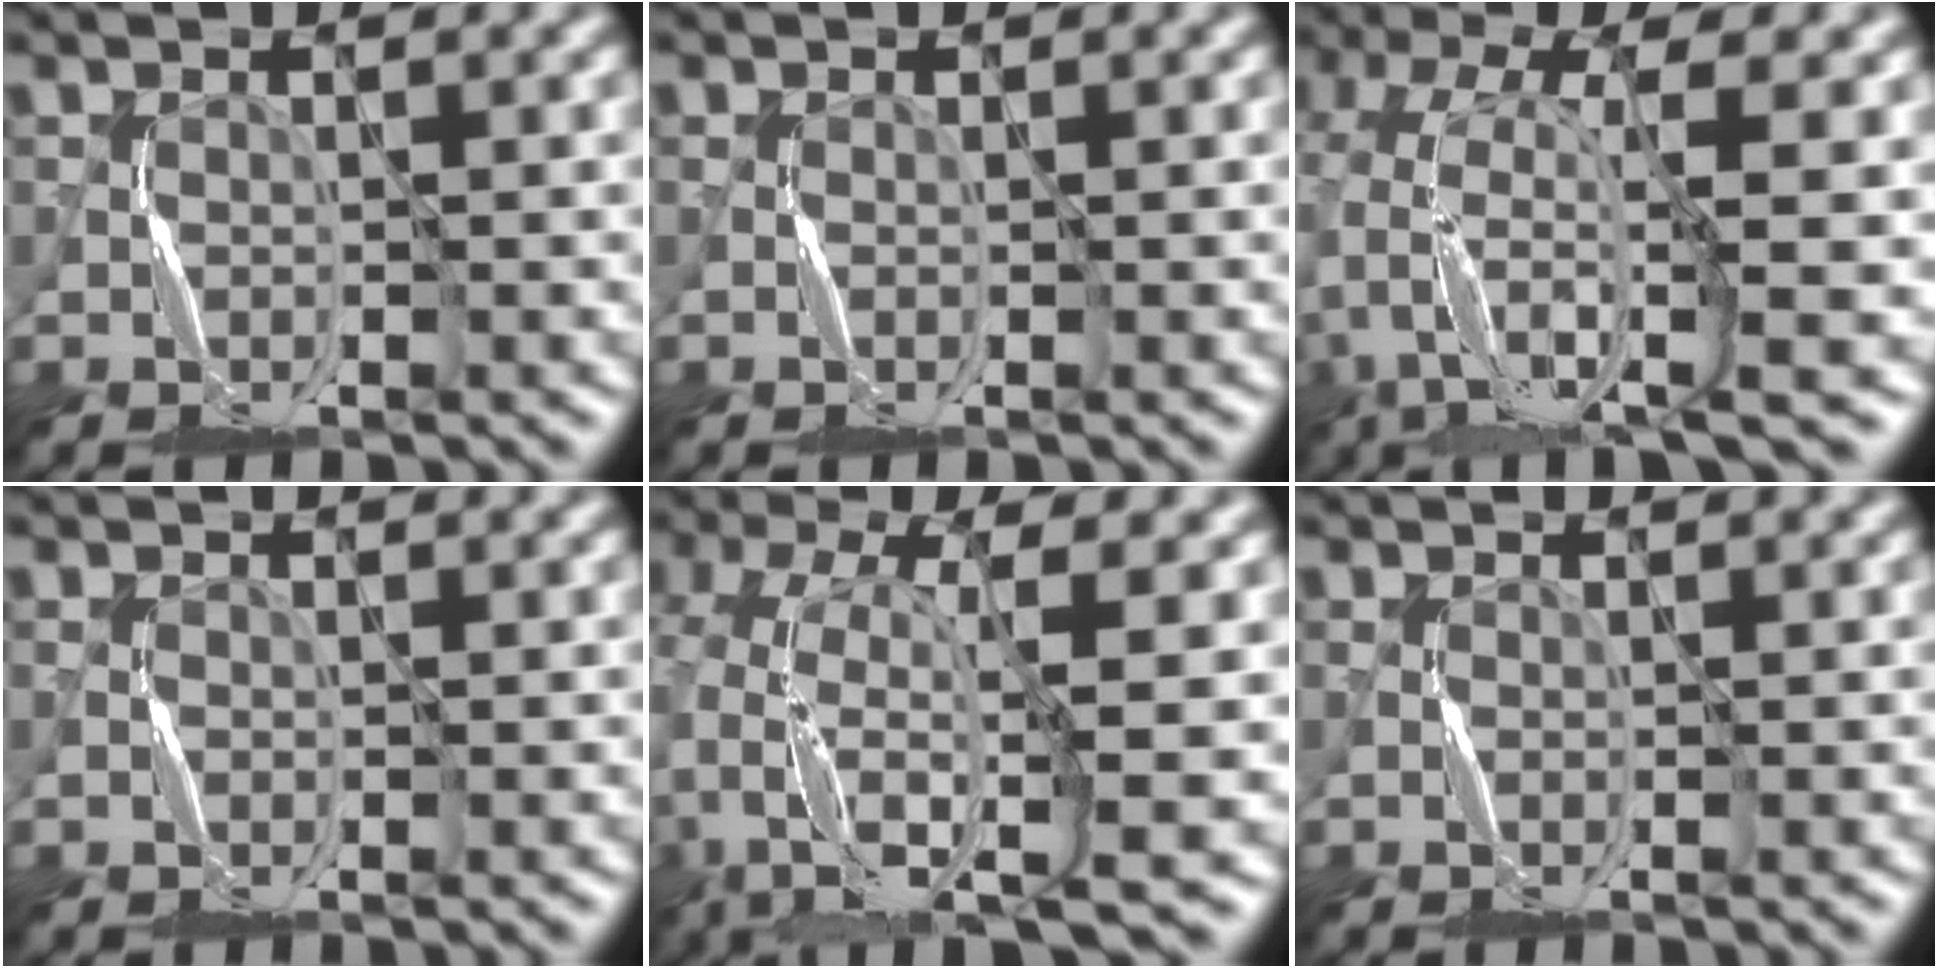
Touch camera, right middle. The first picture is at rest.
{"total": 0.0}
{"total": 10.0, "force": [-3.0, 3.5, 8.9], "torque": [-0.177, -0.001, -0.055]}
{"total": 0.6, "force": [-0.1, 0.6, 0.0], "torque": [0.002, -0.001, 0.000]}
{"total": 10.9, "force": [-2.7, 4.3, 9.7], "torque": [-0.195, -0.009, -0.037]}
{"total": 0.0}